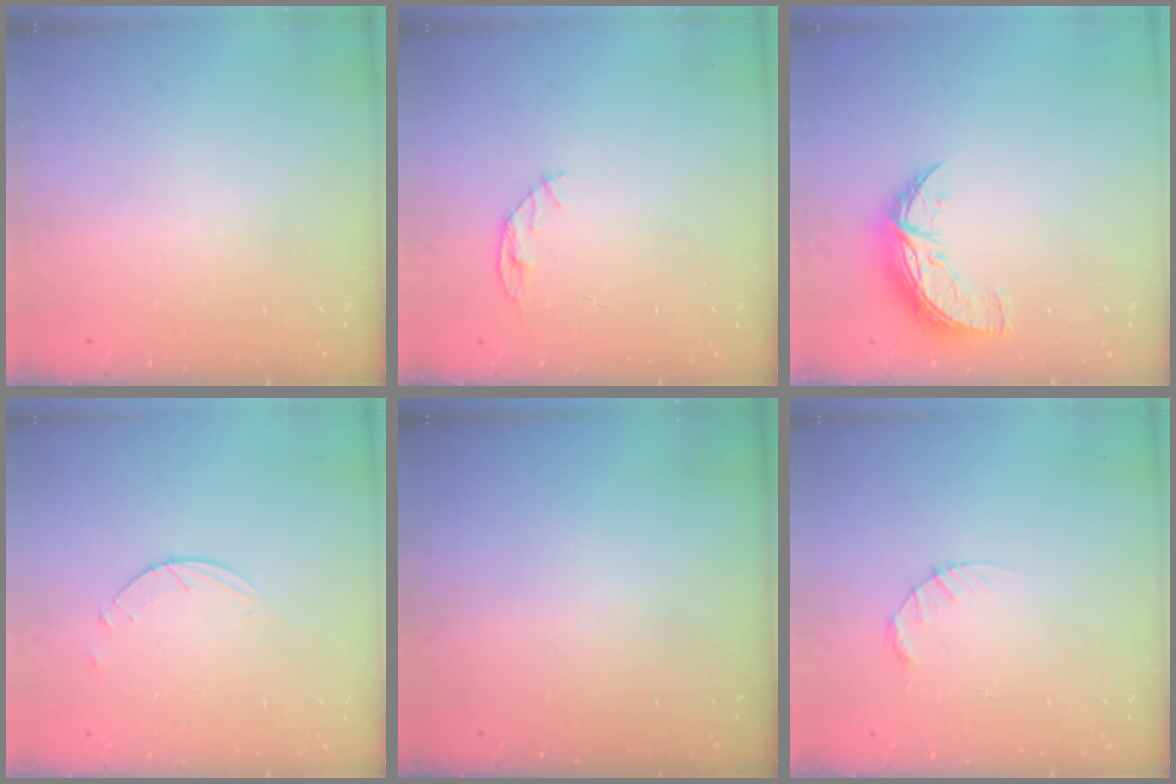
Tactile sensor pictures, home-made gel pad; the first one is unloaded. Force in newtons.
{"total": 4.8, "press": 4.8, "slide": 0.5}
{"total": 8.9, "press": 8.9, "slide": 0.6}
{"total": 2.5, "press": 2.4, "slide": 0.3}
{"total": 0.0}
{"total": 3.4, "press": 3.4, "slide": 0.4}